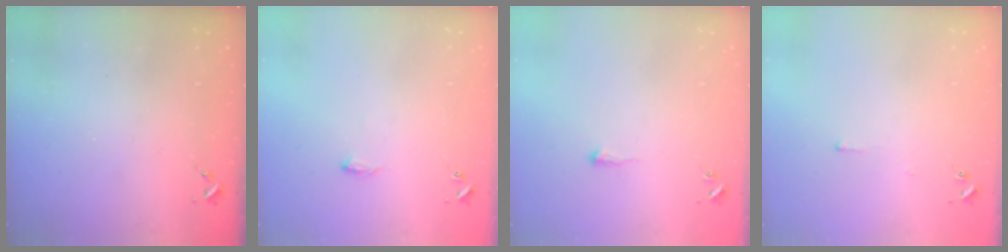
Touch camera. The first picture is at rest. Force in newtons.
{"total": 4.9, "press": 4.9, "slide": 0.8}
{"total": 3.9, "press": 3.9, "slide": 0.5}
{"total": 2.6, "press": 2.6, "slide": 0.3}